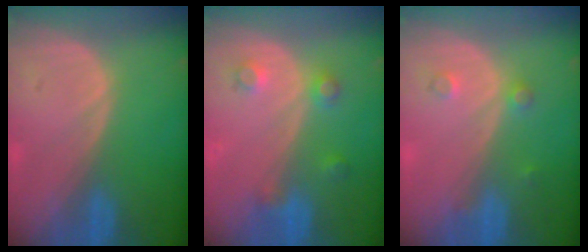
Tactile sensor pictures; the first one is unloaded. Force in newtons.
{"total": 3.6, "press": 3.4, "slide": 1.1}
{"total": 2.0, "press": 2.0, "slide": 0.2}